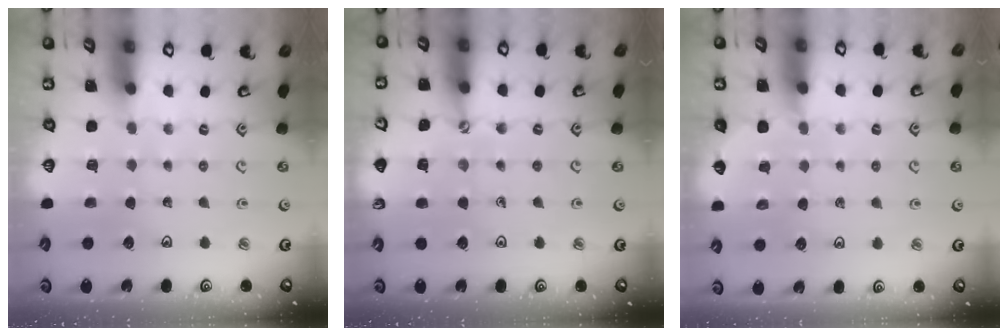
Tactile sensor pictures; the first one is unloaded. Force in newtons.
{"total": 2.1, "press": 2.1, "slide": 0.4}
{"total": 4.7, "press": 4.7, "slide": 0.7}